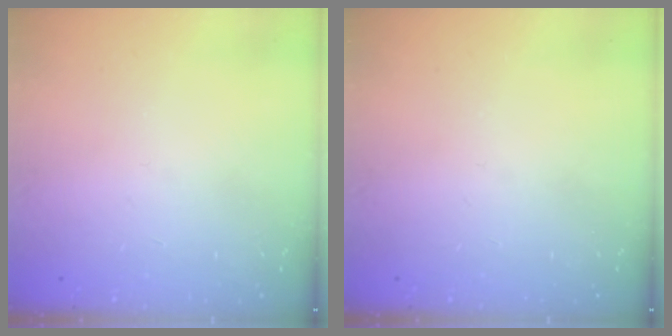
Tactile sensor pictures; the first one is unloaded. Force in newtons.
{"total": 0.0}